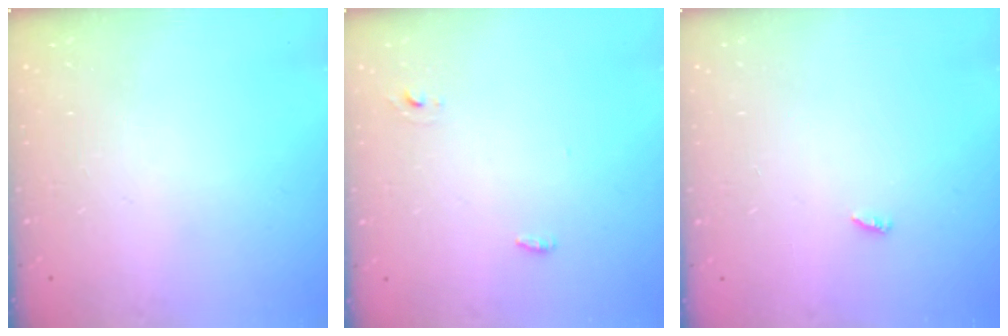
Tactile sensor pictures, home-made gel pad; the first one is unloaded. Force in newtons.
{"total": 3.1, "press": 2.8, "slide": 1.2}
{"total": 2.3, "press": 2.3, "slide": 0.2}